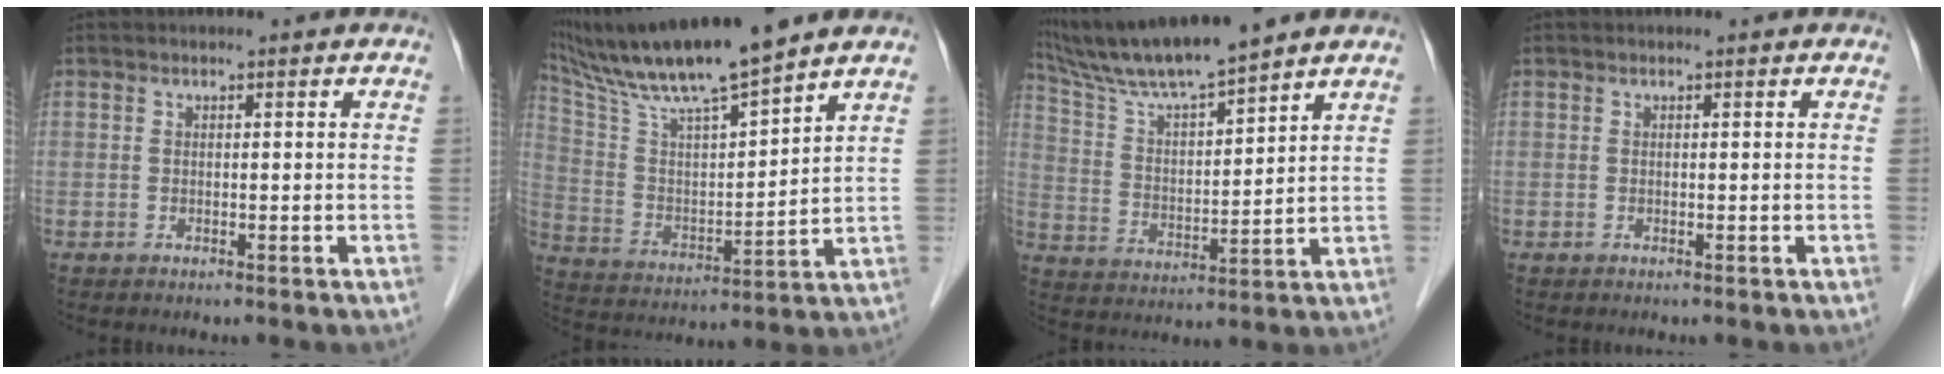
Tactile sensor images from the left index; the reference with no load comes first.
{"total": 16.7, "force": [14.3, 0.1, 8.7], "torque": [-0.164, 0.009, 0.260]}
{"total": 12.2, "force": [10.8, -0.3, 5.7], "torque": [-0.115, 0.013, 0.204]}
{"total": 0.0}